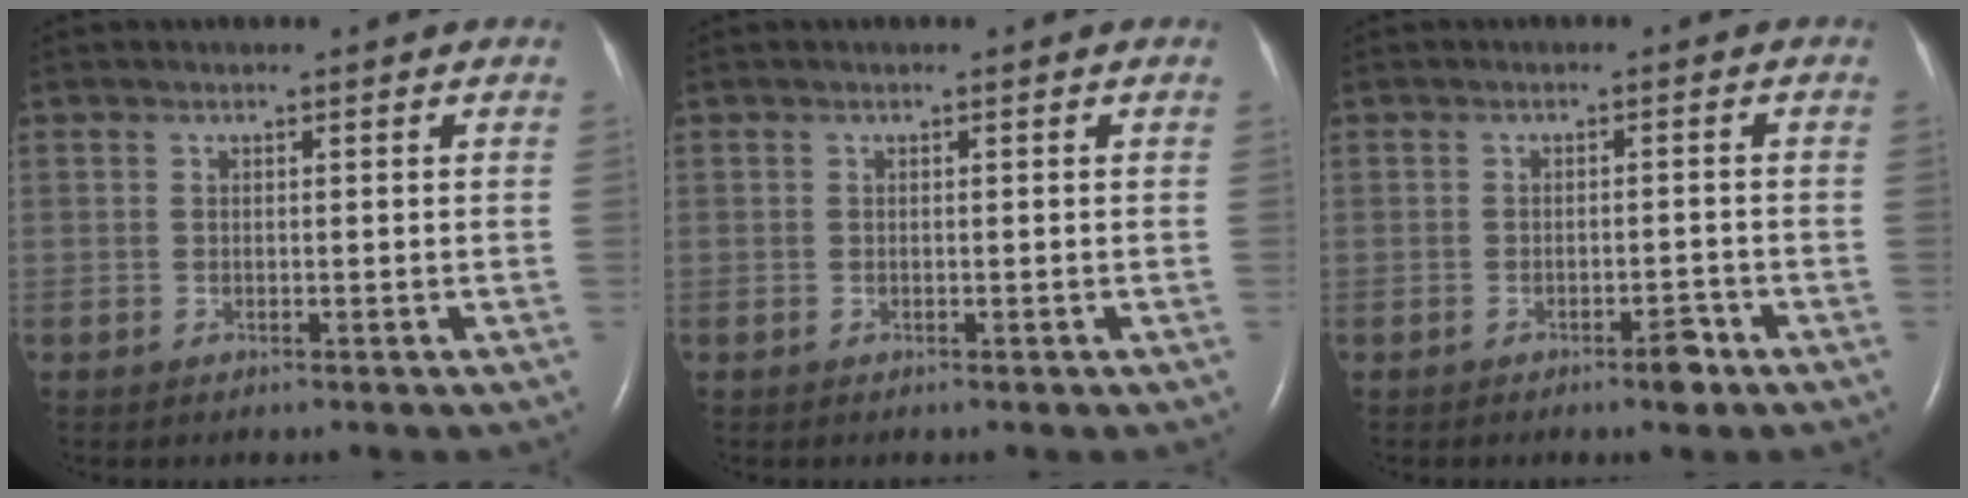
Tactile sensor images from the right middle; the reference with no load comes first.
{"total": 0.0}
{"total": 2.5, "force": [-1.8, 0.6, 1.6], "torque": [-0.022, 0.001, -0.025]}